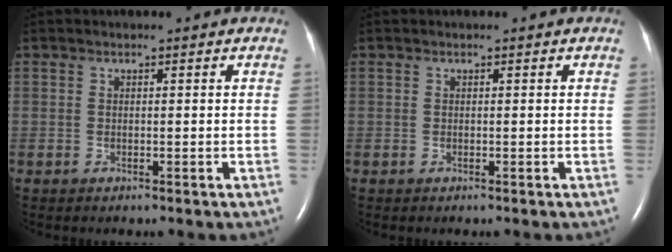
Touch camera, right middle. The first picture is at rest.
{"total": 0.0}